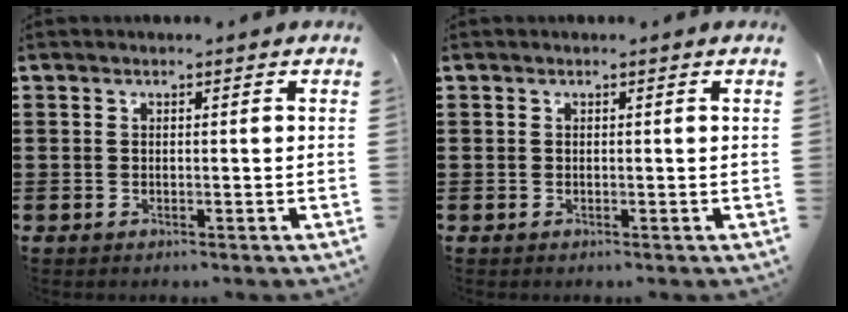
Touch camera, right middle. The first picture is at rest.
{"total": 0.0}